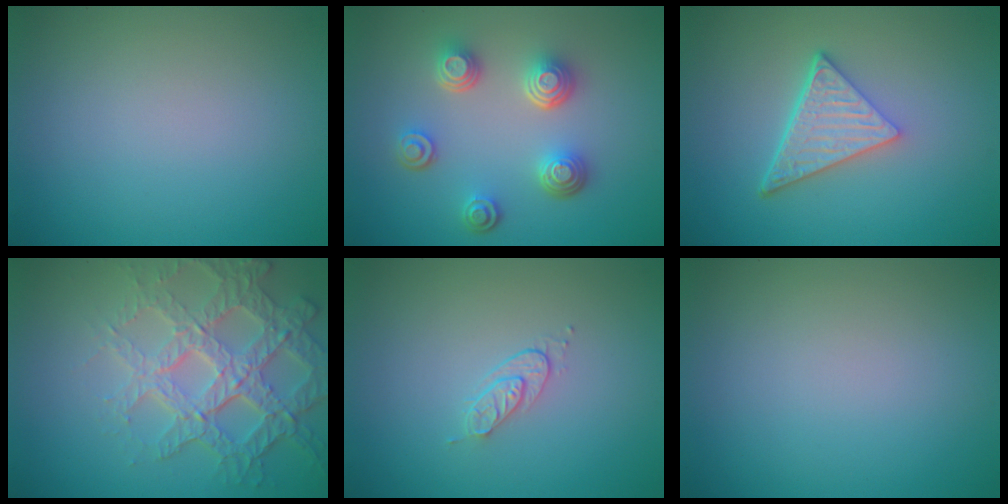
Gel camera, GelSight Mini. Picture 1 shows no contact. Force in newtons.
{"total": 4.5, "press": 3.4, "slide": 2.9}
{"total": 4.8, "press": 3.3, "slide": 3.5}
{"total": 6.4, "press": 5.1, "slide": 3.8}
{"total": 1.5, "press": 0.8, "slide": 1.3}
{"total": 0.0}